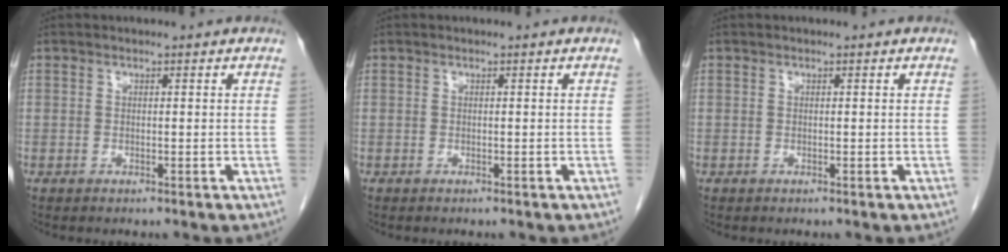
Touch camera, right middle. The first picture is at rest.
{"total": 0.6, "force": [-0.5, 0.1, 0.3], "torque": [-0.006, -0.001, -0.006]}
{"total": 0.0}